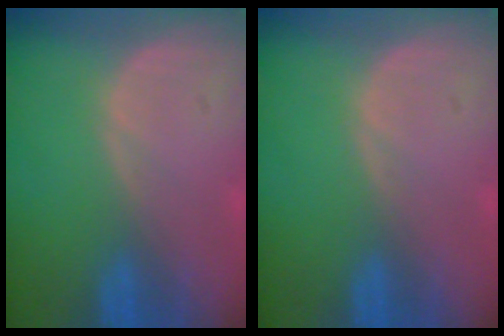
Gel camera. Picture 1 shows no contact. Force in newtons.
{"total": 0.0}